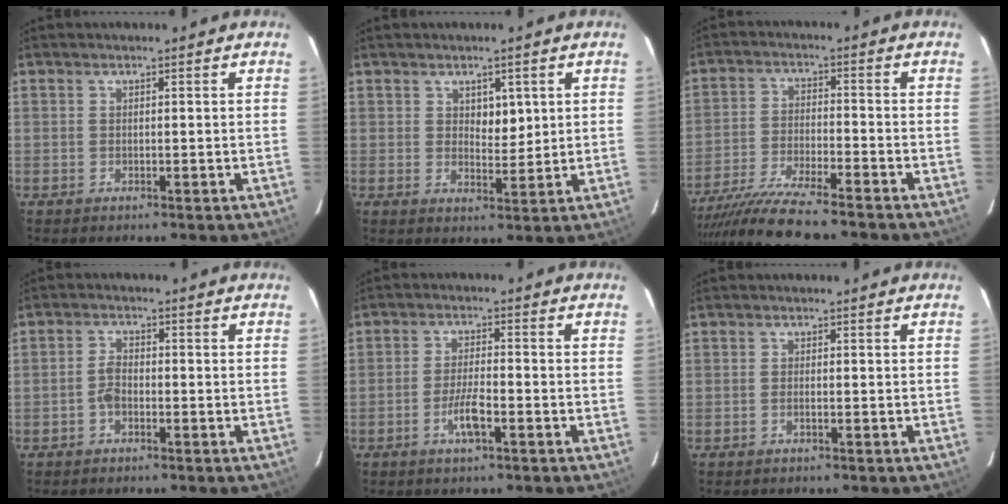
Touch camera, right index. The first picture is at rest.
{"total": 3.4, "force": [1.3, 1.9, 2.5], "torque": [-0.033, -0.003, 0.023]}
{"total": 13.1, "force": [-11.5, 0.2, 6.1], "torque": [-0.099, -0.021, -0.190]}
{"total": 2.5, "force": [-1.0, 1.2, 2.0], "torque": [-0.040, 0.005, -0.022]}
{"total": 4.6, "force": [-2.1, 0.7, 4.0], "torque": [-0.079, -0.001, -0.041]}
{"total": 0.7, "force": [-0.3, 0.0, 0.6], "torque": [-0.013, 0.001, -0.005]}